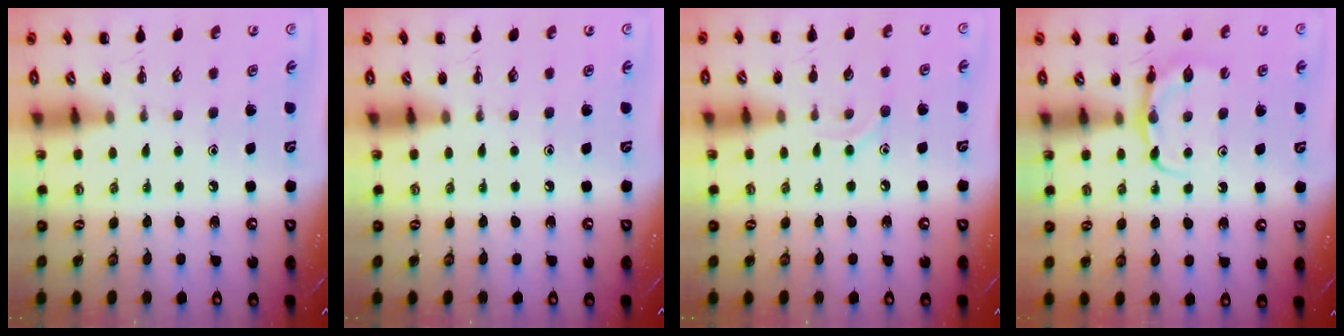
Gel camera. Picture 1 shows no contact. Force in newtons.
{"total": 0.0}
{"total": 4.9, "press": 4.6, "slide": 1.5}
{"total": 5.4, "press": 5.4, "slide": 0.4}